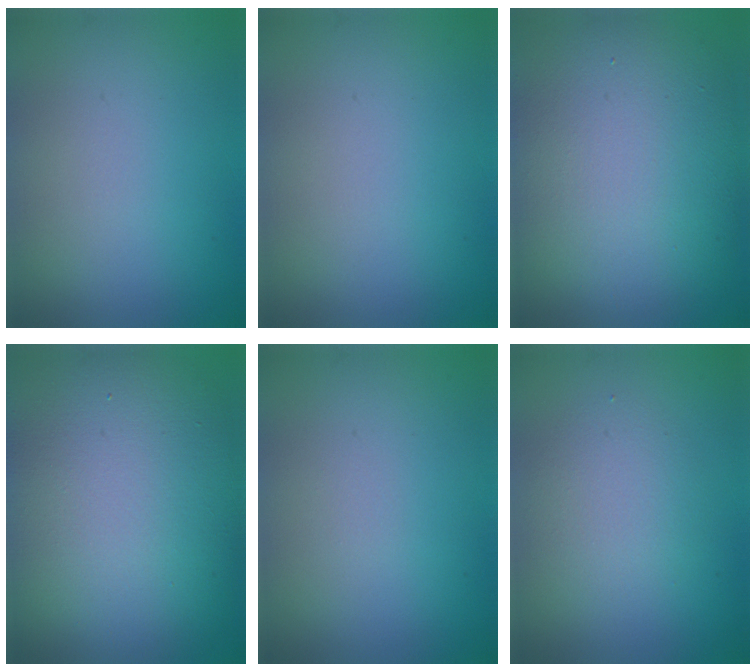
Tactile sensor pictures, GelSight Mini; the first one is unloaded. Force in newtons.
{"total": 0.0}
{"total": 13.1, "press": 13.1, "slide": 0.6}
{"total": 15.6, "press": 15.6, "slide": 1.1}
{"total": 0.0}
{"total": 2.6, "press": 2.6, "slide": 0.2}